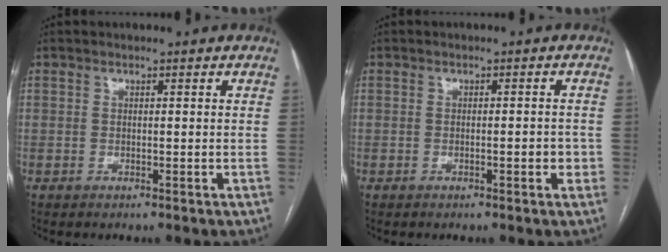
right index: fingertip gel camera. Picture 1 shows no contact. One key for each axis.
{"total": 2.1, "fx": -0.6, "fy": 0.7, "fz": 1.9, "tx": -0.026, "ty": 0.001, "tz": -0.007}